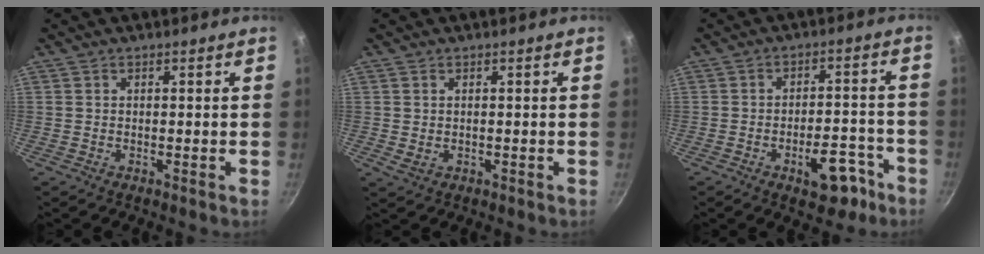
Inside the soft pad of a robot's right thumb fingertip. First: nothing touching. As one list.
[{"total": 1.5, "force": [0.1, 1.1, 1.0], "torque": [-0.016, -0.002, 0.005]}, {"total": 9.3, "force": [-5.0, 4.8, 6.3], "torque": [-0.053, 0.043, -0.057]}]